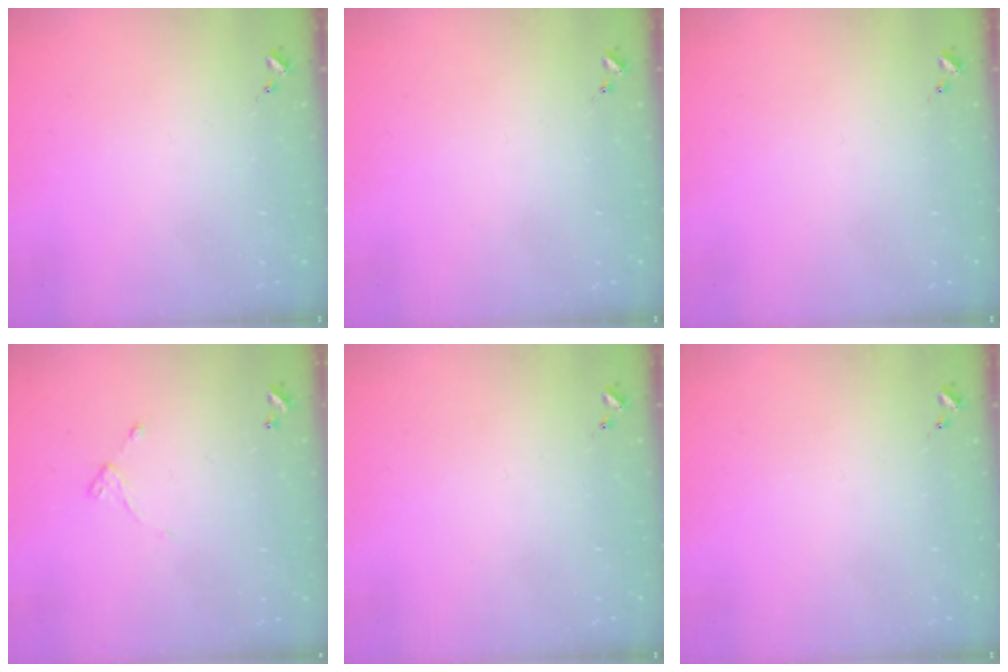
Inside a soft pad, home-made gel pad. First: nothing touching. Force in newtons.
{"total": 0.0}
{"total": 0.0}
{"total": 5.8, "press": 5.8, "slide": 0.4}
{"total": 0.0}
{"total": 0.0}